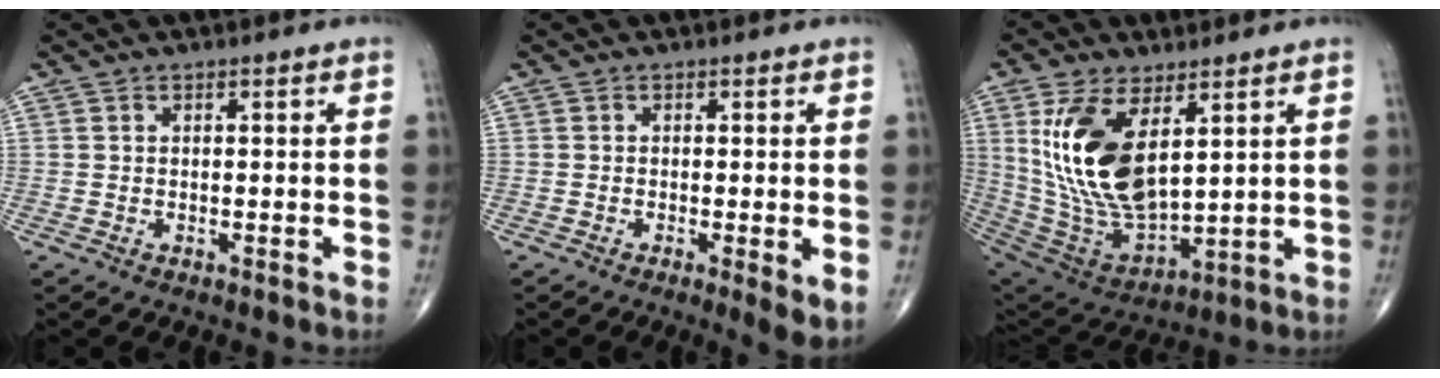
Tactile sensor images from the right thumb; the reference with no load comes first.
{"total": 4.1, "force": [-0.8, 0.9, 4.0], "torque": [-0.067, -0.015, -0.017]}
{"total": 18.7, "force": [5.8, 9.1, 15.3], "torque": [-0.292, -0.027, 0.131]}